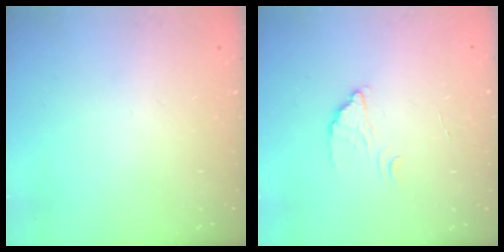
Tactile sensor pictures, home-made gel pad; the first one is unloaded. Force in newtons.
{"total": 2.0, "press": 2.0, "slide": 0.1}